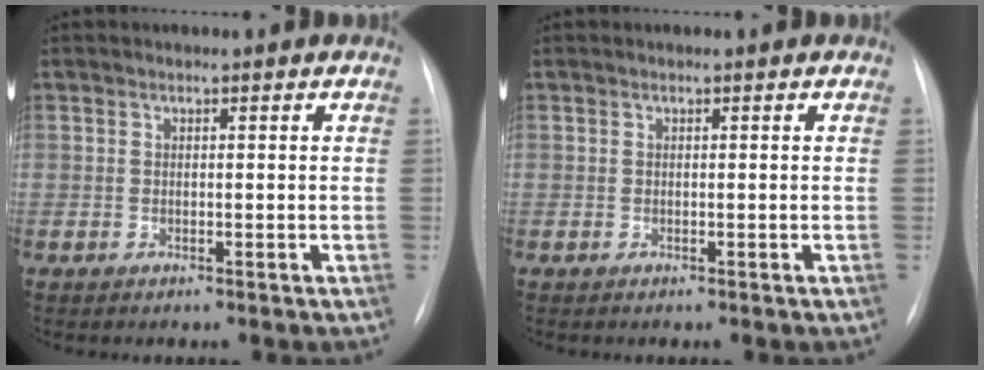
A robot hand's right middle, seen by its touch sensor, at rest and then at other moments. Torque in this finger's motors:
{"motor_torque": [-0.11, 0.00, -0.01, 0.00]}